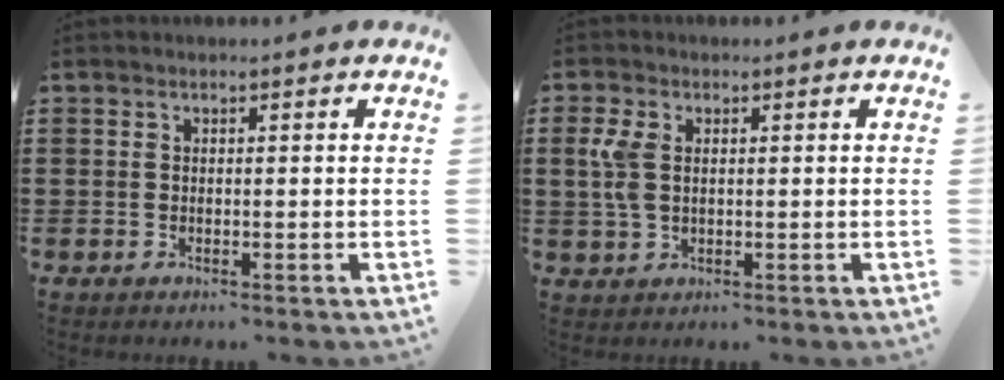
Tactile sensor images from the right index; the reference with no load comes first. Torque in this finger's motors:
{"motor_torque": [0.21, -0.06, 0.14, 0.10]}